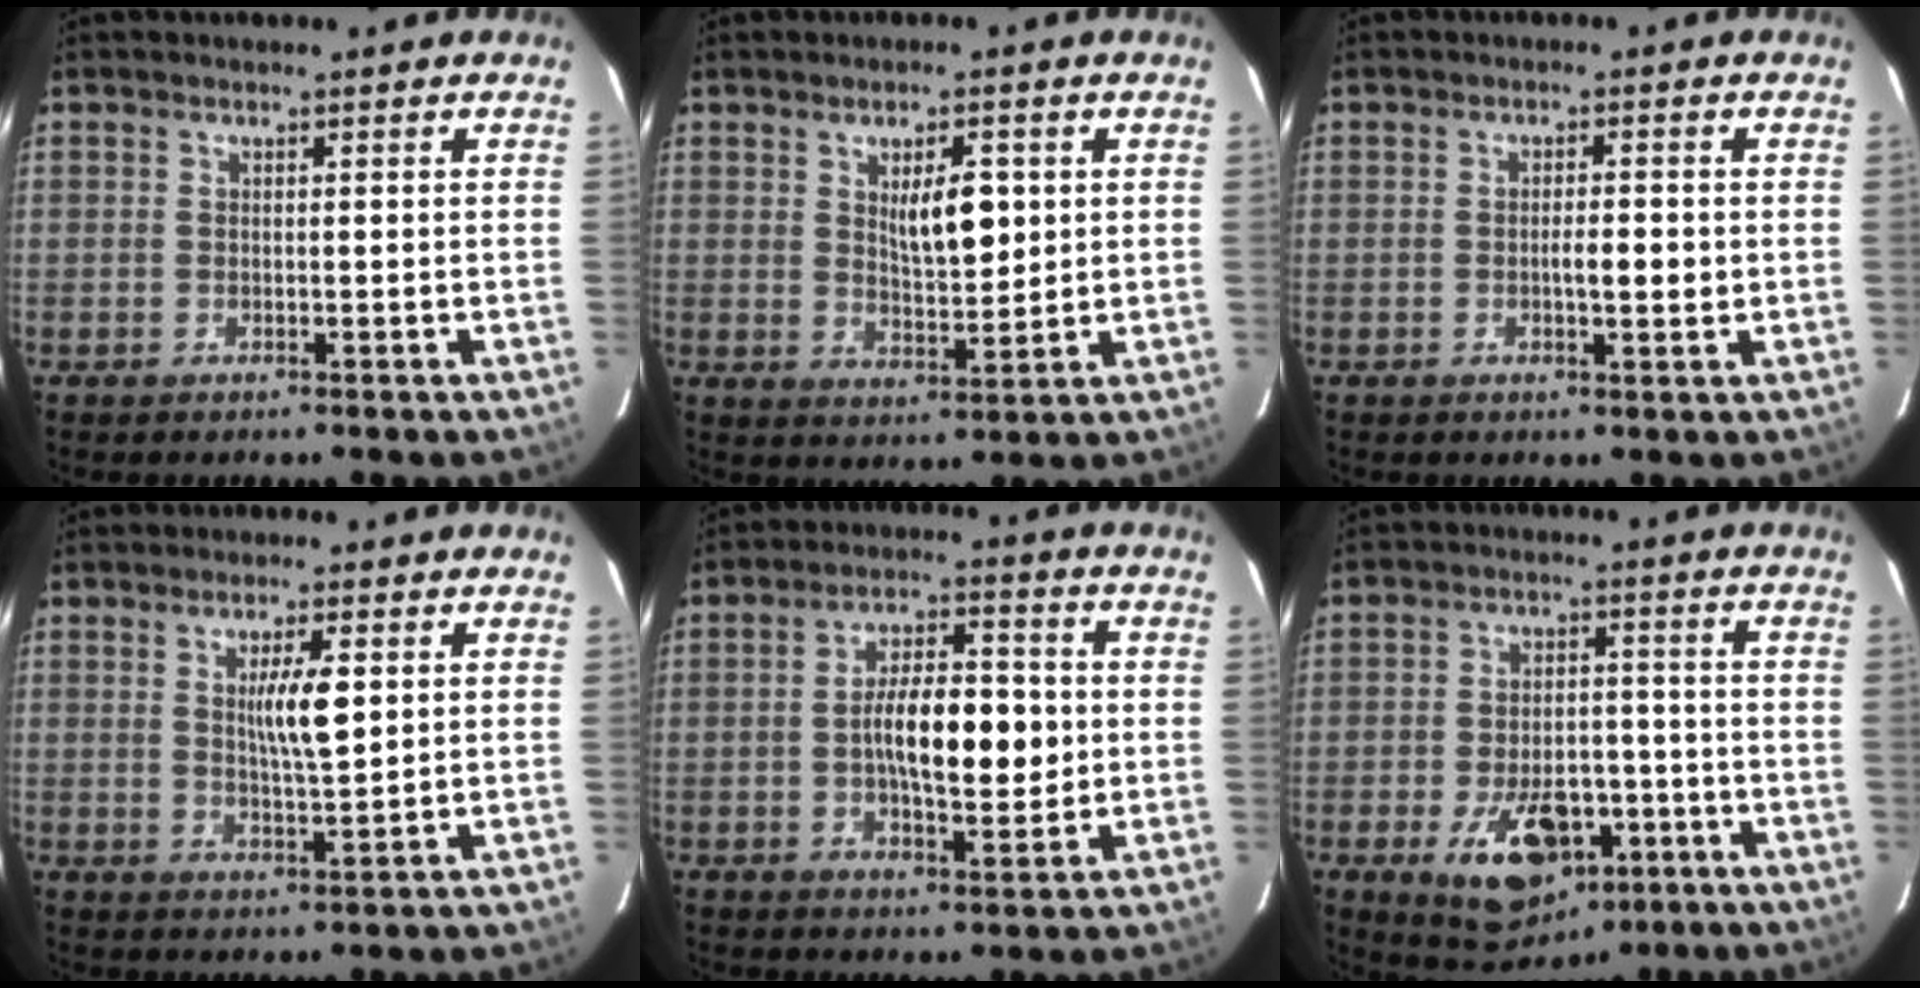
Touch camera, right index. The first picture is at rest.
{"total": 6.5, "force": [1.7, 2.2, 5.8], "torque": [-0.095, -0.003, 0.035]}
{"total": 3.1, "force": [-0.4, 0.6, 3.0], "torque": [-0.049, 0.000, -0.005]}
{"total": 5.7, "force": [1.4, 0.7, 5.5], "torque": [-0.094, -0.004, 0.025]}
{"total": 10.8, "force": [-0.4, 3.7, 10.2], "torque": [-0.176, 0.011, -0.007]}
{"total": 12.2, "force": [-5.5, 6.8, 8.5], "torque": [-0.139, 0.001, -0.077]}